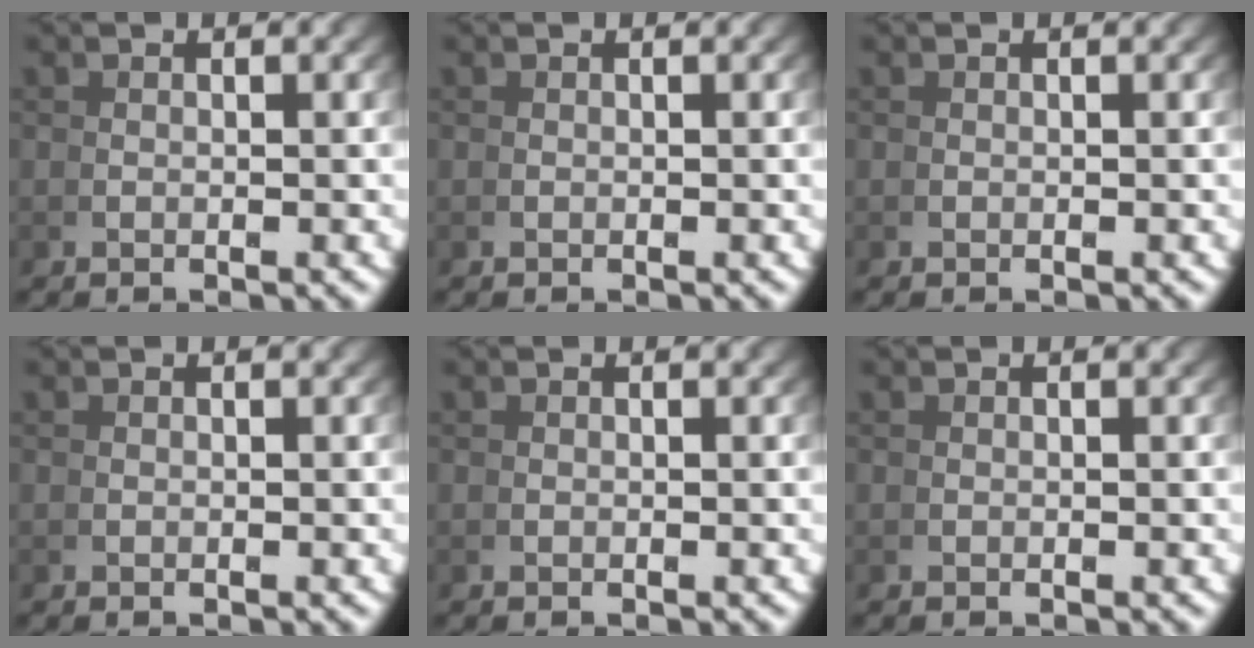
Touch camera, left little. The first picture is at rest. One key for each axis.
{"total": 0.0}
{"total": 0.0}
{"total": 0.0}
{"total": 0.0}
{"total": 0.0}